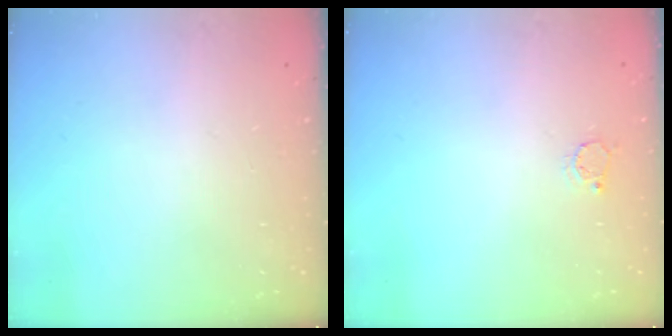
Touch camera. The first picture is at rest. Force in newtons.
{"total": 2.6, "press": 2.6, "slide": 0.3}